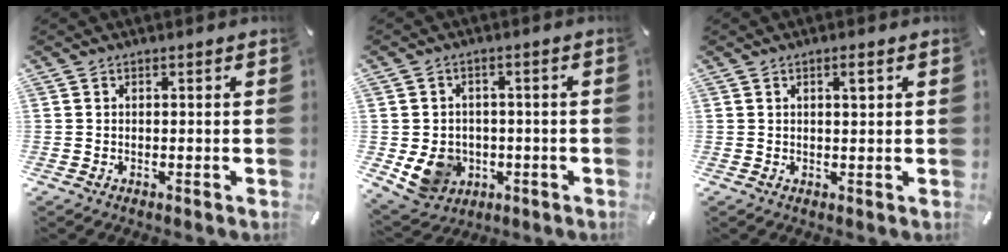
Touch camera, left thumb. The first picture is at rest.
{"total": 9.2, "force": [-2.0, 8.2, 3.7], "torque": [-0.085, 0.009, -0.031]}
{"total": 2.0, "force": [0.9, 0.5, 1.8], "torque": [-0.037, 0.003, 0.013]}